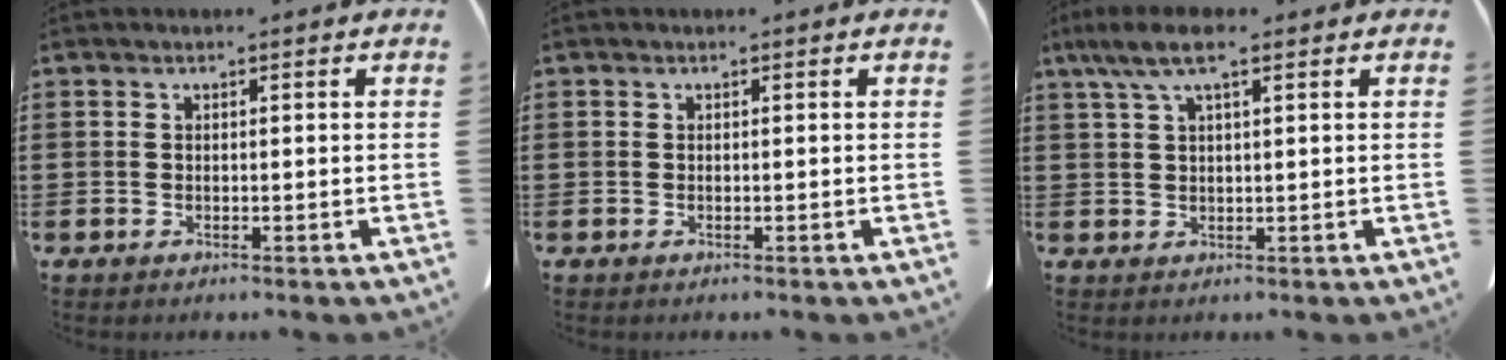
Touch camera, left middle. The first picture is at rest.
{"total": 0.0}
{"total": 5.5, "force": [2.9, 1.3, 4.4], "torque": [-0.092, 0.004, 0.051]}